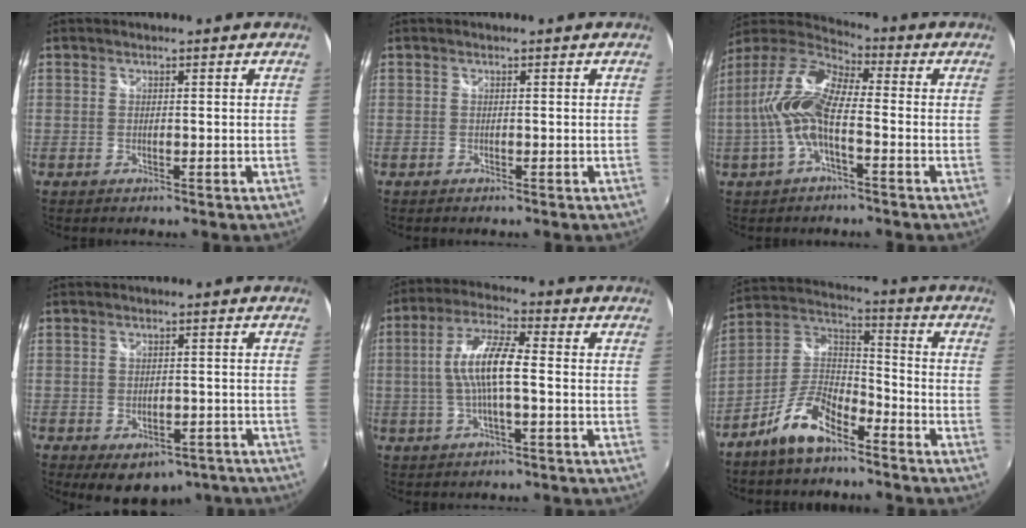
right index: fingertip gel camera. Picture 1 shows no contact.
{"total": 0.0}
{"total": 13.2, "force": [-2.0, 4.6, 12.2], "torque": [-0.247, 0.009, -0.043]}
{"total": 10.3, "force": [-6.6, 6.1, 5.1], "torque": [-0.092, -0.010, -0.069]}
{"total": 9.7, "force": [-0.8, 1.9, 9.5], "torque": [-0.189, 0.009, -0.015]}
{"total": 11.2, "force": [-7.3, 4.5, 7.1], "torque": [-0.162, 0.018, -0.140]}